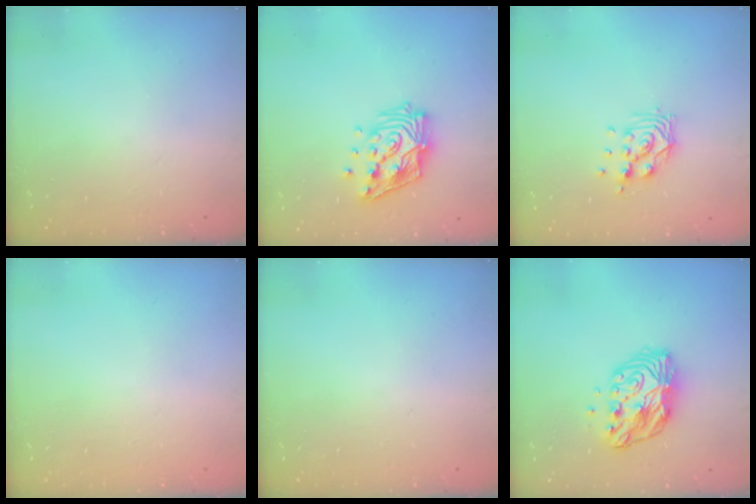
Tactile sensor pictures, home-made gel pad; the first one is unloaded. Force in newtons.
{"total": 14.7, "press": 14.6, "slide": 1.9}
{"total": 9.3, "press": 9.3, "slide": 0.9}
{"total": 0.0}
{"total": 0.0}
{"total": 11.1, "press": 11.1, "slide": 0.8}